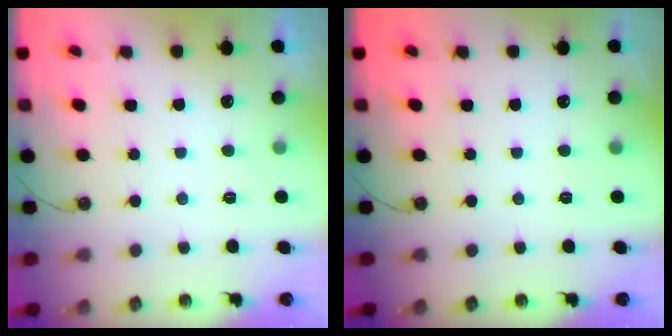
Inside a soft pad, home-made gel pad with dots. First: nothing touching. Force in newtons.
{"total": 0.0}